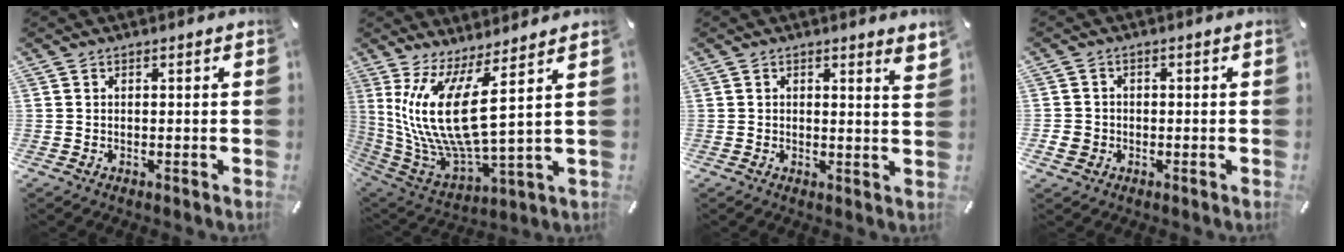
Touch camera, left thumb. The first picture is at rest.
{"total": 16.6, "force": [4.9, 4.8, 15.1], "torque": [-0.341, -0.038, 0.078]}
{"total": 2.4, "force": [1.4, 0.3, 1.9], "torque": [-0.025, -0.006, 0.021]}
{"total": 3.4, "force": [-1.0, 3.1, 0.9], "torque": [-0.014, 0.004, -0.018]}